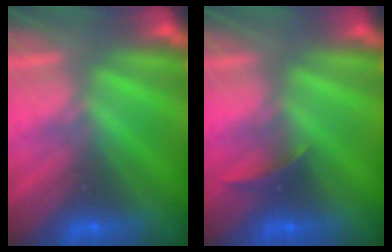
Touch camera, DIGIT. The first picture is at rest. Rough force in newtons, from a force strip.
{"total": 2.2}